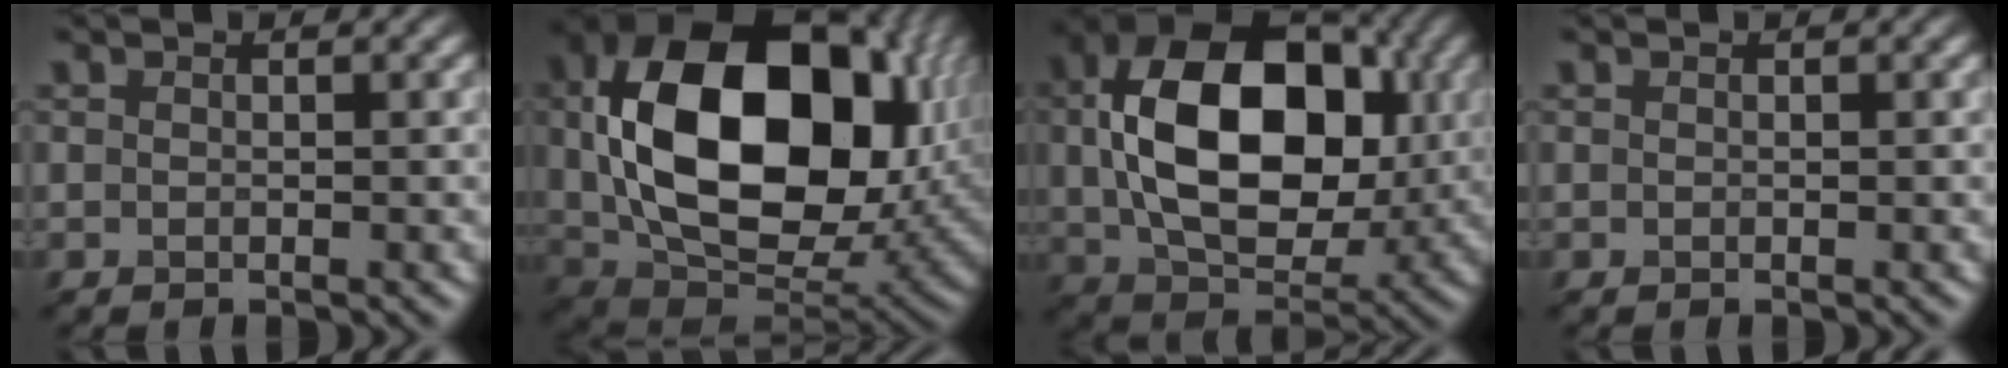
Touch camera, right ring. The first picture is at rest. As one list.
[{"total": 16.7, "force": [2.7, 11.1, 12.2], "torque": [-0.276, -0.018, 0.105]}, {"total": 13.6, "force": [1.4, 9.0, 10.0], "torque": [-0.209, -0.003, 0.066]}, {"total": 0.0}]